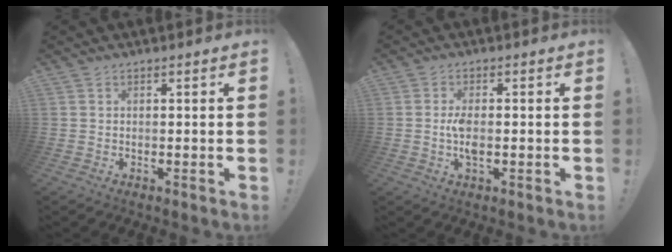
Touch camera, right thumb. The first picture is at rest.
{"total": 4.4, "force": [-0.4, 1.6, 4.1], "torque": [-0.081, -0.003, -0.012]}